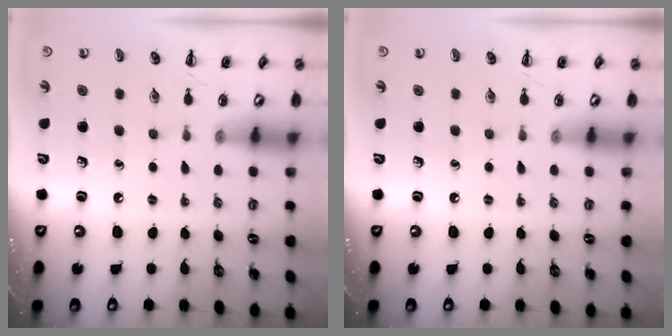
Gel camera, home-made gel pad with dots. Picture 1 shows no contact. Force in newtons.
{"total": 0.0}